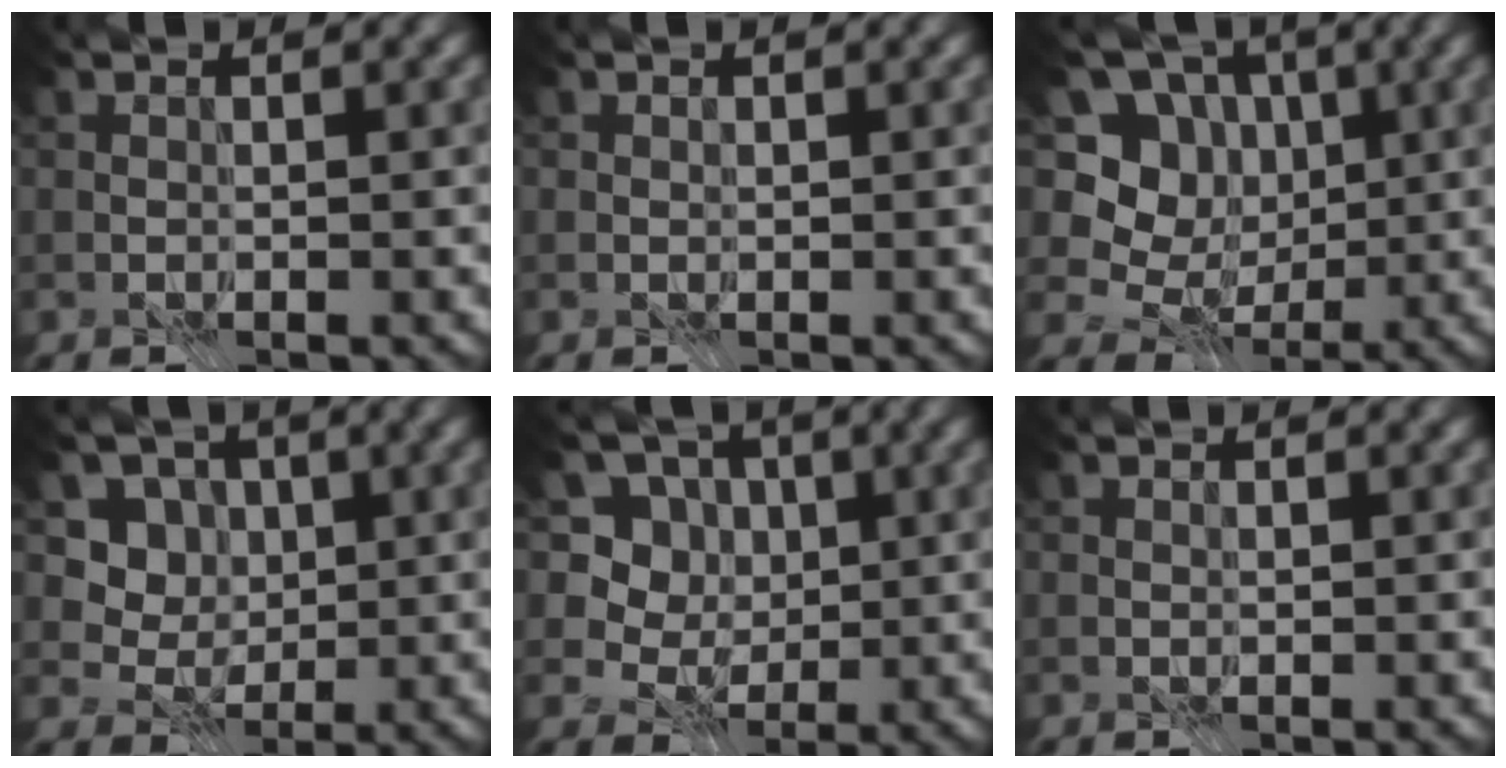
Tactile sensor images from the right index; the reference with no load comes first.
{"total": 0.0}
{"total": 9.0, "force": [0.5, 8.0, 4.0], "torque": [-0.081, 0.023, -0.021]}
{"total": 4.7, "force": [0.5, 4.3, 1.8], "torque": [-0.022, -0.003, -0.016]}
{"total": 8.1, "force": [1.3, 7.2, 3.4], "torque": [-0.061, 0.017, -0.011]}
{"total": 0.0}